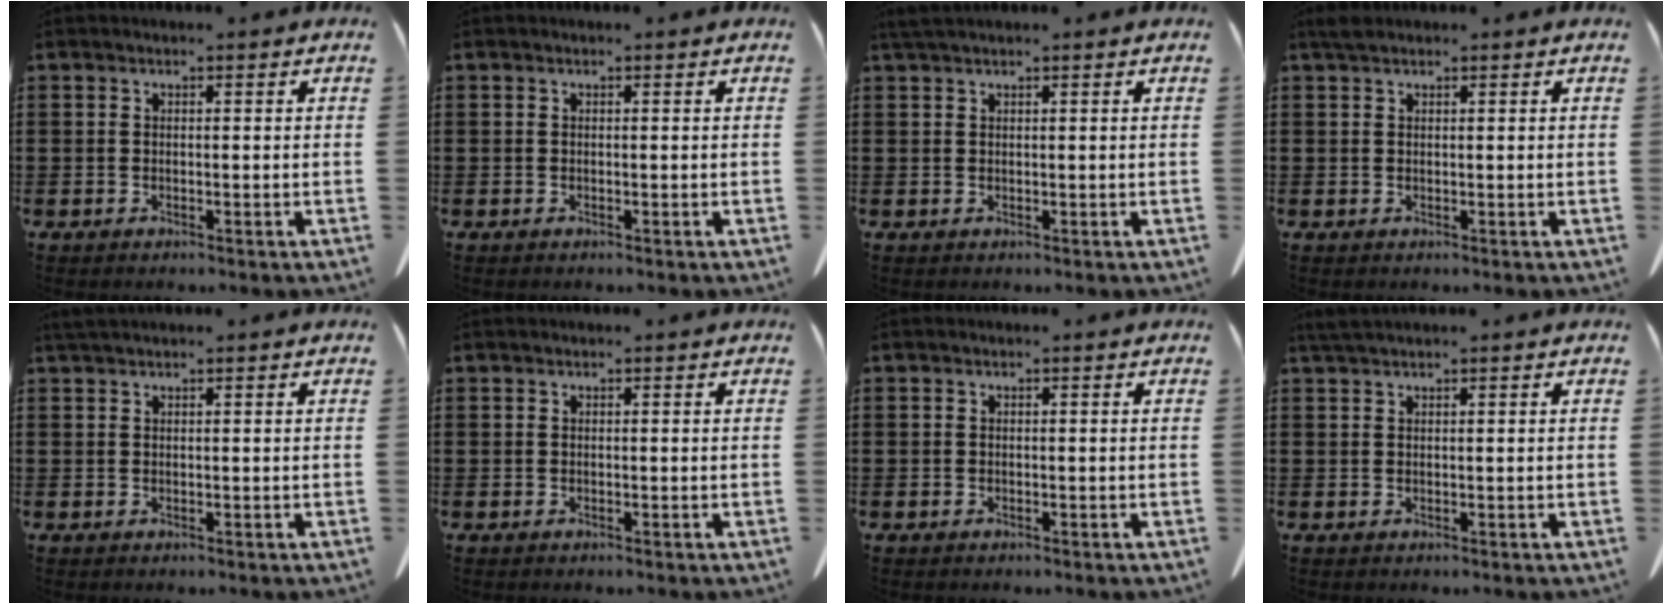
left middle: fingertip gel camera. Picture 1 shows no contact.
{"total": 0.0}
{"total": 1.3, "force": [1.0, 0.0, 0.7], "torque": [-0.018, -0.002, 0.021]}
{"total": 1.2, "force": [1.0, 0.5, 0.6], "torque": [-0.015, 0.002, 0.019]}
{"total": 1.0, "force": [0.9, 0.0, 0.5], "torque": [-0.012, -0.002, 0.018]}
{"total": 0.0}
{"total": 0.0}
{"total": 1.5, "force": [1.3, 0.0, 0.8], "torque": [-0.020, 0.000, 0.025]}